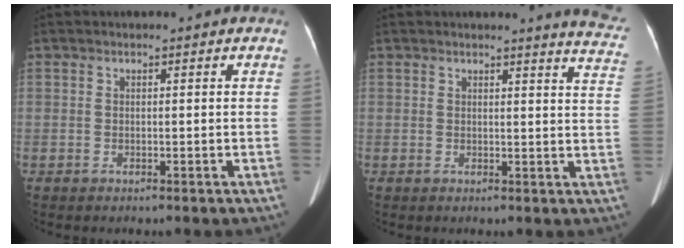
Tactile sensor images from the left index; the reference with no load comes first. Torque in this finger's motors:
{"motor_torque": [-0.33, -0.73, -0.04, 0.03]}